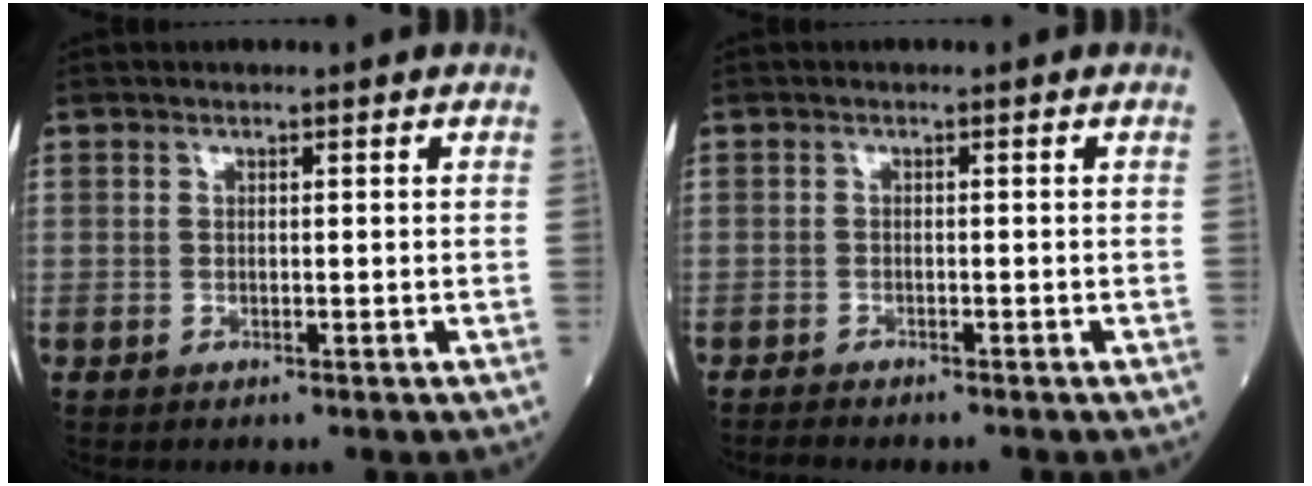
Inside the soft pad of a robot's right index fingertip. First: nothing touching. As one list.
[{"total": 2.4, "force": [-2.2, 0.2, 0.8], "torque": [-0.017, -0.005, -0.034]}]